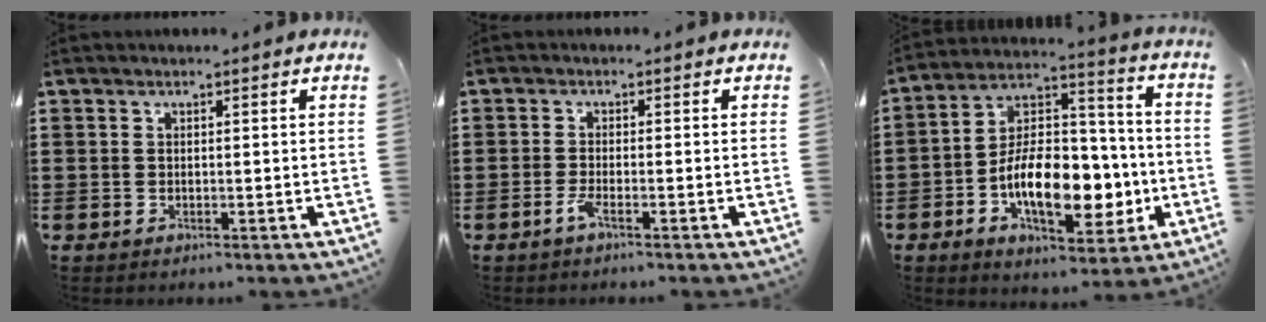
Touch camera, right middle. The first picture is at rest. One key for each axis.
{"total": 2.0, "fx": -1.2, "fy": 0.1, "fz": 1.6, "tx": -0.044, "ty": -0.006, "tz": -0.027}
{"total": 13.5, "fx": -3.9, "fy": 7.2, "fz": 10.7, "tx": -0.193, "ty": 0.006, "tz": -0.070}